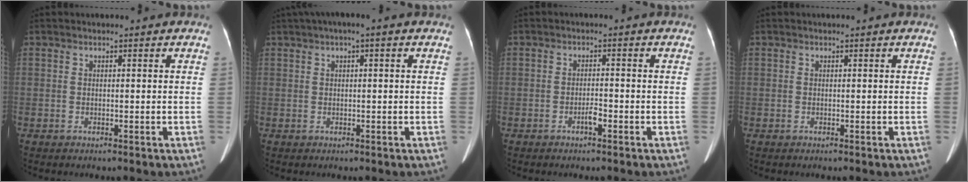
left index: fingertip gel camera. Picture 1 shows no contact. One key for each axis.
{"total": 3.2, "fx": 1.5, "fy": 0.3, "fz": 2.8, "tx": -0.053, "ty": 0.019, "tz": 0.023}
{"total": 1.6, "fx": -1.1, "fy": 0.3, "fz": 1.2, "tx": -0.021, "ty": 0.001, "tz": -0.017}
{"total": 0.0}